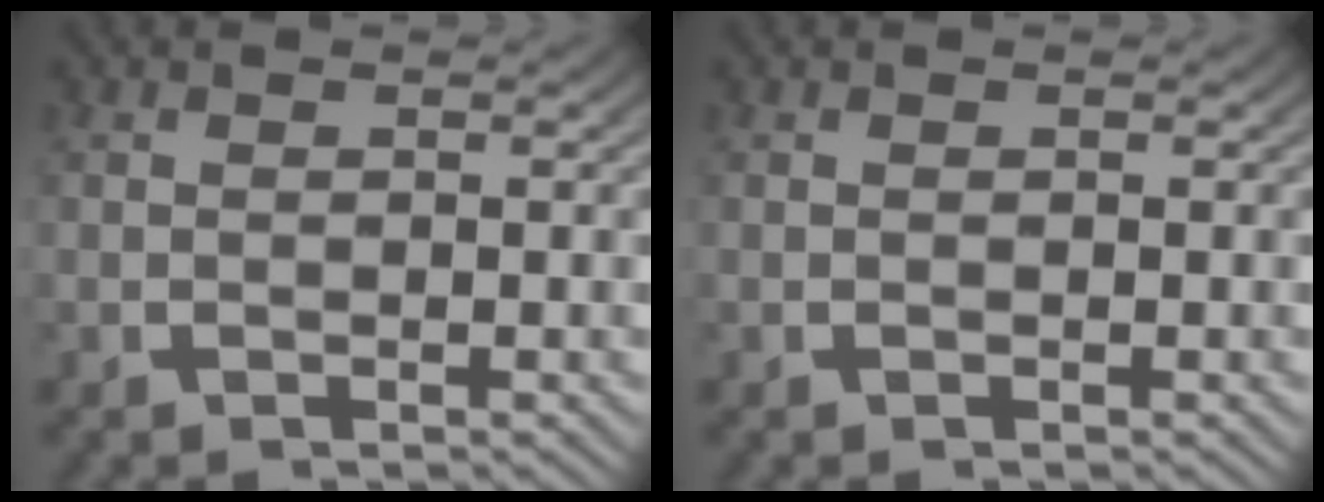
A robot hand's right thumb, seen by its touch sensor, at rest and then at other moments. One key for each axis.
{"total": 0.0}